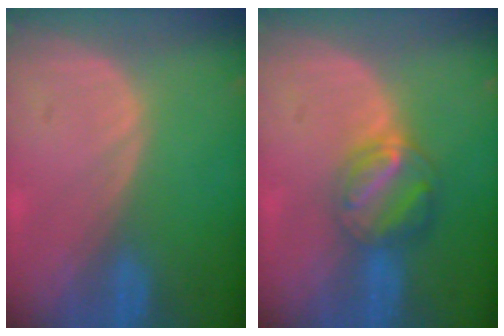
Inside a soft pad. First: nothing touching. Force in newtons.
{"total": 6.3, "press": 5.6, "slide": 2.8}